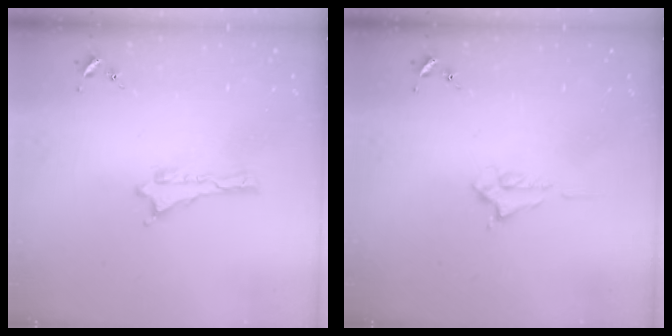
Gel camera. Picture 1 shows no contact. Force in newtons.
{"total": 0.7, "press": 0.6, "slide": 0.2}